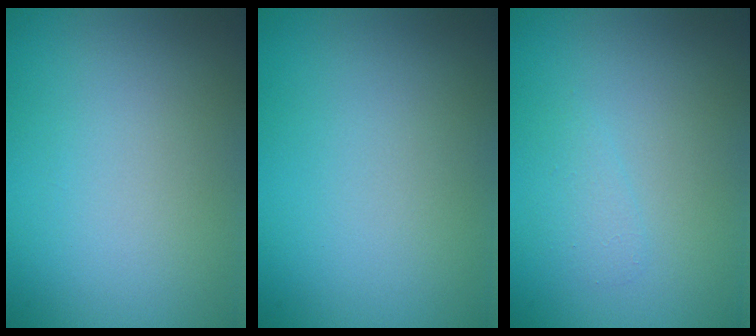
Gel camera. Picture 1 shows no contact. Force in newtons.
{"total": 0.0}
{"total": 1.0, "press": 1.0, "slide": 0.0}